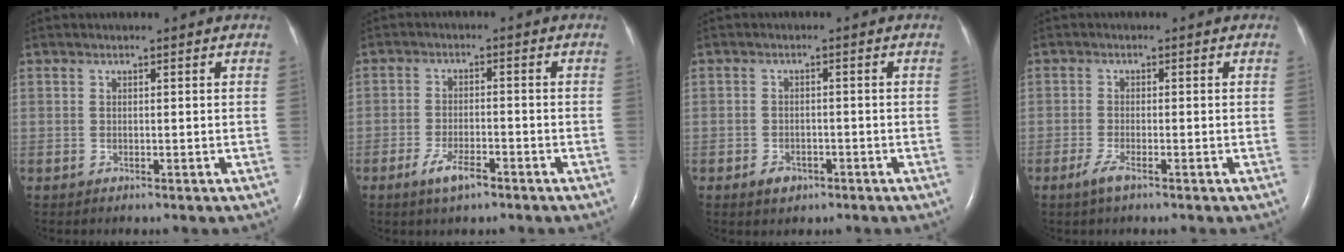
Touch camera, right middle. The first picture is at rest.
{"total": 4.2, "force": [-2.7, 1.0, 3.0], "torque": [-0.066, -0.004, -0.049]}
{"total": 2.6, "force": [-1.5, 1.7, 1.1], "torque": [-0.014, 0.004, -0.017]}
{"total": 2.2, "force": [-1.5, 0.3, 1.7], "torque": [-0.039, -0.004, -0.033]}